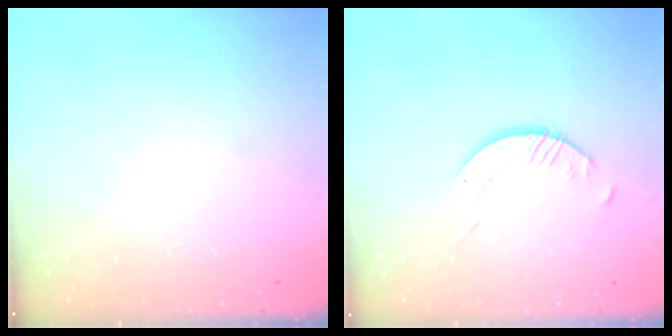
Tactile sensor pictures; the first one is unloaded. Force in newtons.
{"total": 1.6, "press": 1.6, "slide": 0.2}